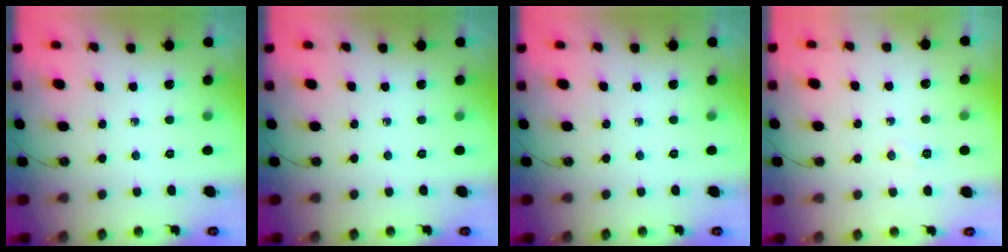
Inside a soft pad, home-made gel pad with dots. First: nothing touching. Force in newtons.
{"total": 0.0}
{"total": 0.0}
{"total": 3.1, "press": 2.8, "slide": 1.2}